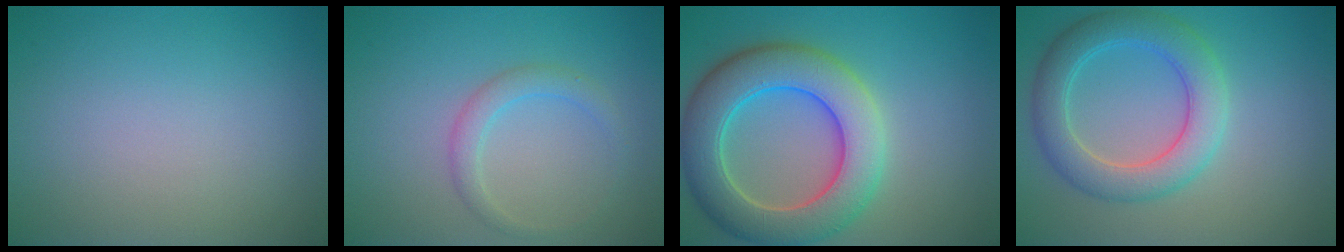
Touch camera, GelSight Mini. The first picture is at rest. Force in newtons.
{"total": 2.0, "press": 2.0, "slide": 0.2}
{"total": 8.9, "press": 8.8, "slide": 0.4}
{"total": 5.2, "press": 5.2, "slide": 0.3}